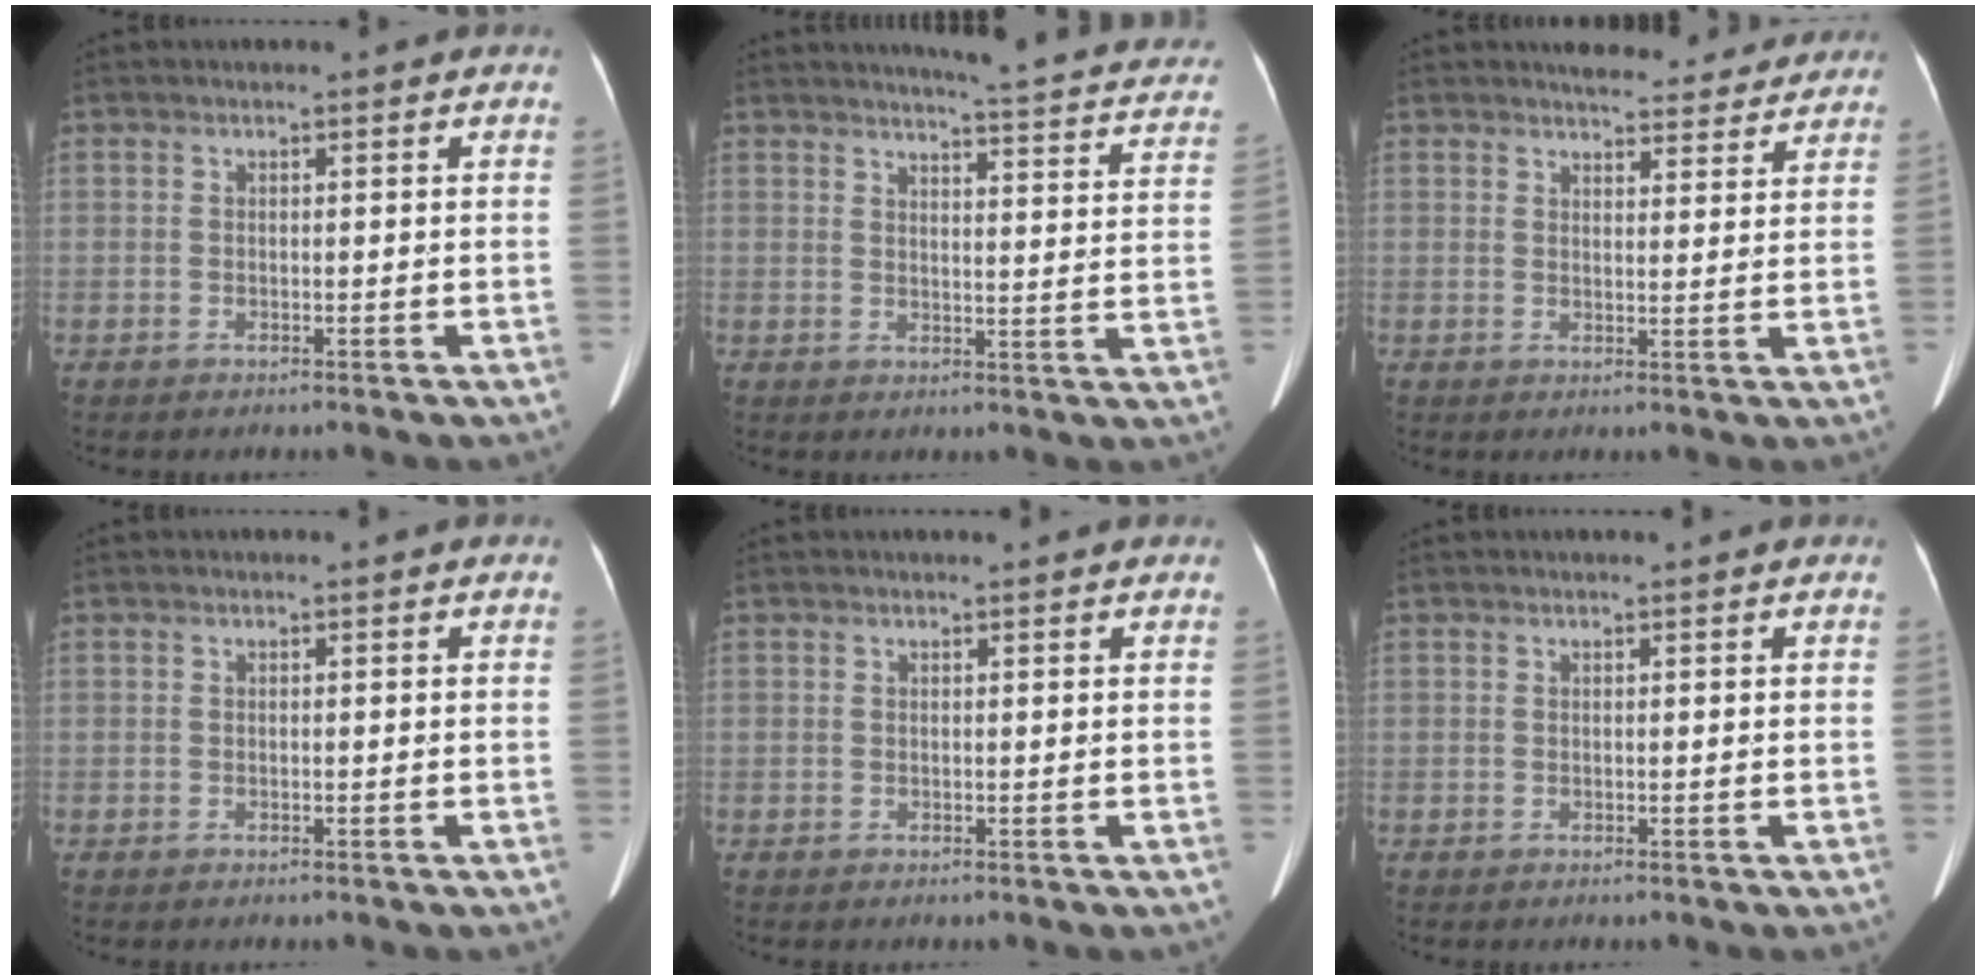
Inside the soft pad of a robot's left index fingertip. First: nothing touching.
{"total": 19.1, "force": [18.0, 1.6, 6.3], "torque": [-0.071, -0.069, 0.187]}
{"total": 9.1, "force": [8.6, 2.5, 1.8], "torque": [-0.009, 0.001, 0.097]}
{"total": 0.0}
{"total": 1.1, "force": [1.1, 0.1, 0.3], "torque": [-0.008, 0.006, 0.013]}
{"total": 0.6, "force": [0.6, 0.0, 0.2], "torque": [-0.005, 0.004, 0.007]}